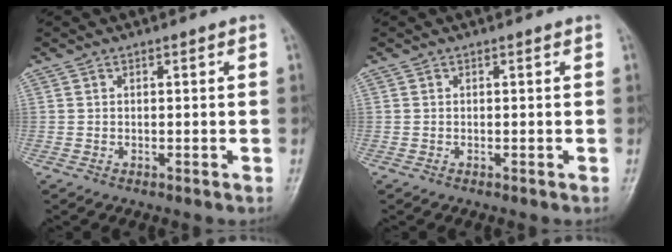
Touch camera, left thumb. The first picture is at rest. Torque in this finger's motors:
{"motor_torque": [0.01, 0.01, 0.02, -0.02, 0.00]}